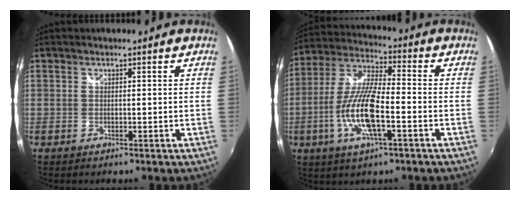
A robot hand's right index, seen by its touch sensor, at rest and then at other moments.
{"total": 13.1, "force": [-4.3, 3.1, 12.0], "torque": [-0.249, -0.004, -0.083]}